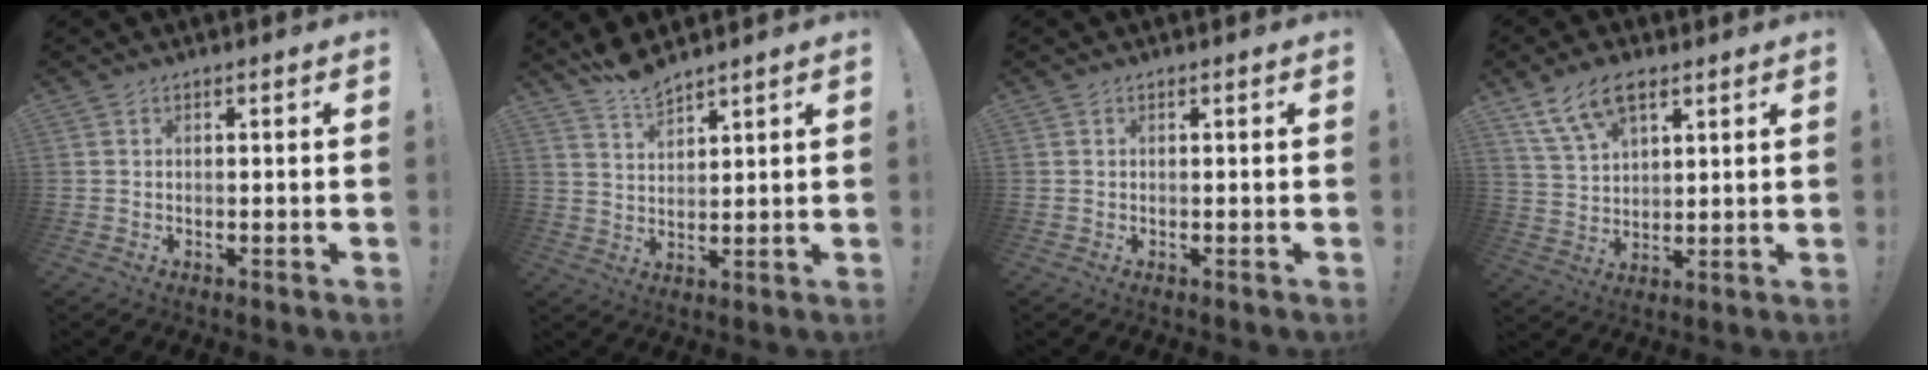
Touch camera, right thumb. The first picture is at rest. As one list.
[{"total": 6.2, "force": [5.8, 1.0, 1.9], "torque": [-0.040, -0.036, 0.106]}, {"total": 0.0}, {"total": 10.4, "force": [6.3, 5.5, 6.2], "torque": [-0.114, -0.019, 0.122]}]